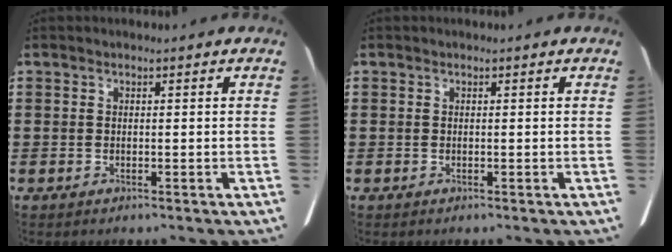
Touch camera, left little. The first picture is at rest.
{"total": 0.0}